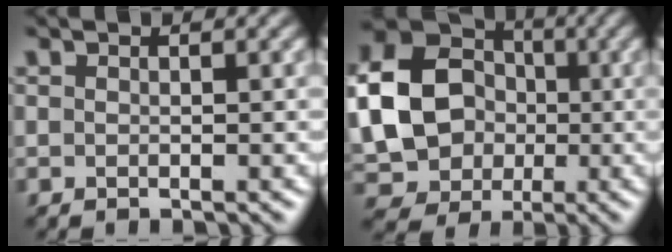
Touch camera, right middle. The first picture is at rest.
{"total": 13.2, "force": [-0.3, 11.2, 7.1], "torque": [-0.178, 0.000, -0.017]}